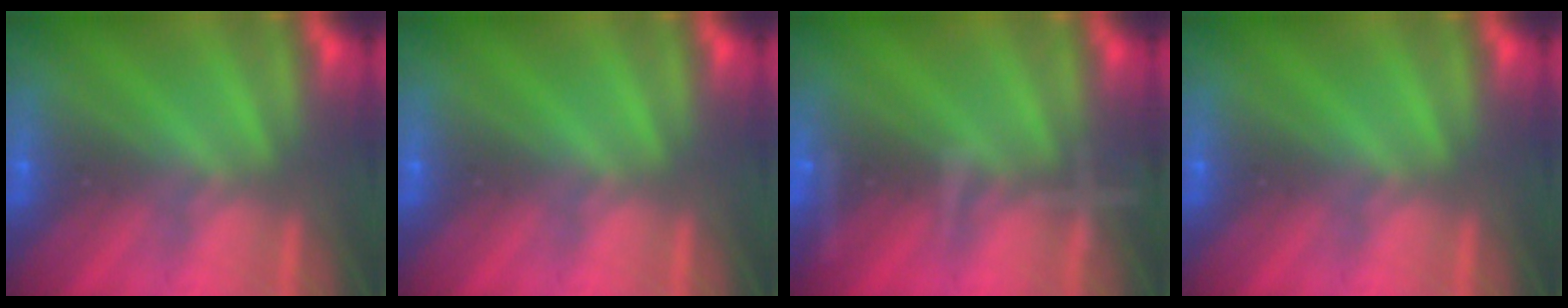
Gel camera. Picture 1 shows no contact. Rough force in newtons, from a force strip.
{"total": 0.0}
{"total": 7.9}
{"total": 0.0}